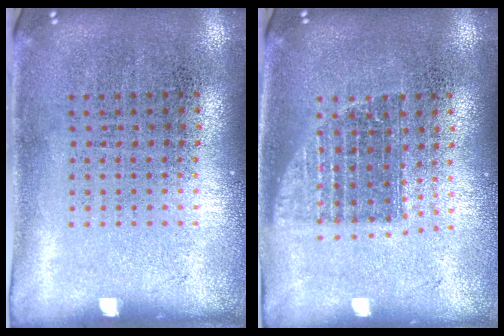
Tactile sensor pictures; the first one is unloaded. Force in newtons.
{"total": 1.3, "press": 1.1, "slide": 0.8}